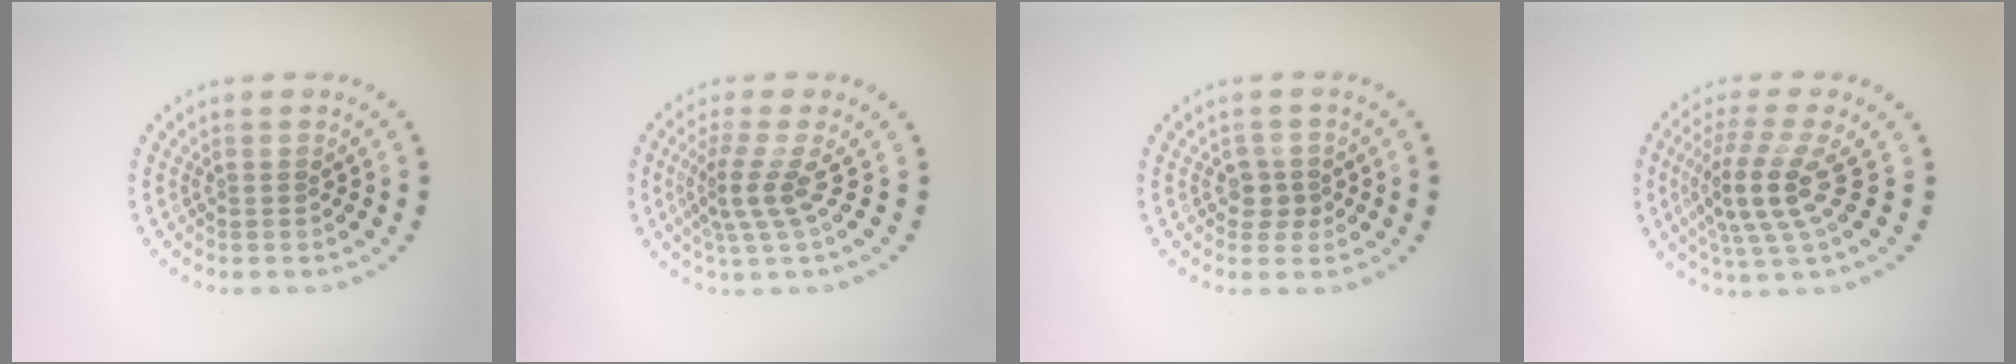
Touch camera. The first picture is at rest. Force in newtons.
{"total": 2.9, "press": 1.9, "slide": 2.2}
{"total": 1.8, "press": 1.5, "slide": 1.0}
{"total": 4.7, "press": 3.7, "slide": 2.8}